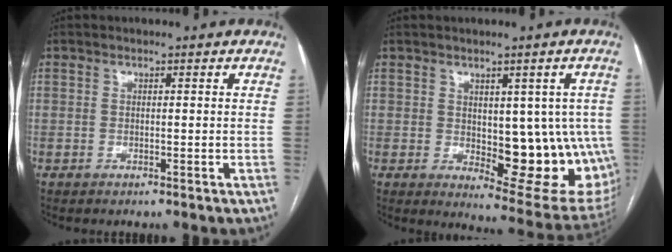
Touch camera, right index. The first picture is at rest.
{"total": 14.4, "force": [-1.4, 6.2, 13.0], "torque": [-0.117, 0.001, 0.001]}